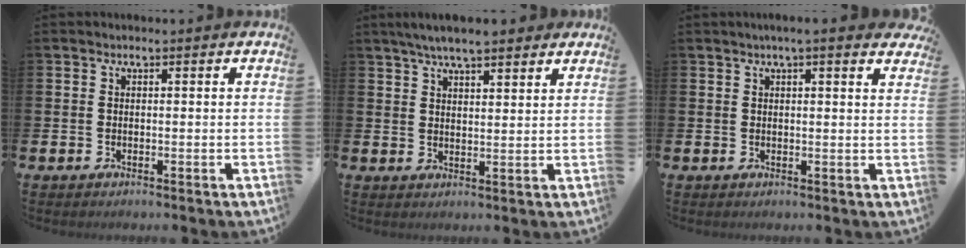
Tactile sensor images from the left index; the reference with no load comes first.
{"total": 5.5, "force": [5.0, 0.8, 2.1], "torque": [-0.051, -0.011, 0.090]}
{"total": 2.5, "force": [2.2, -0.1, 1.1], "torque": [-0.015, -0.009, 0.036]}